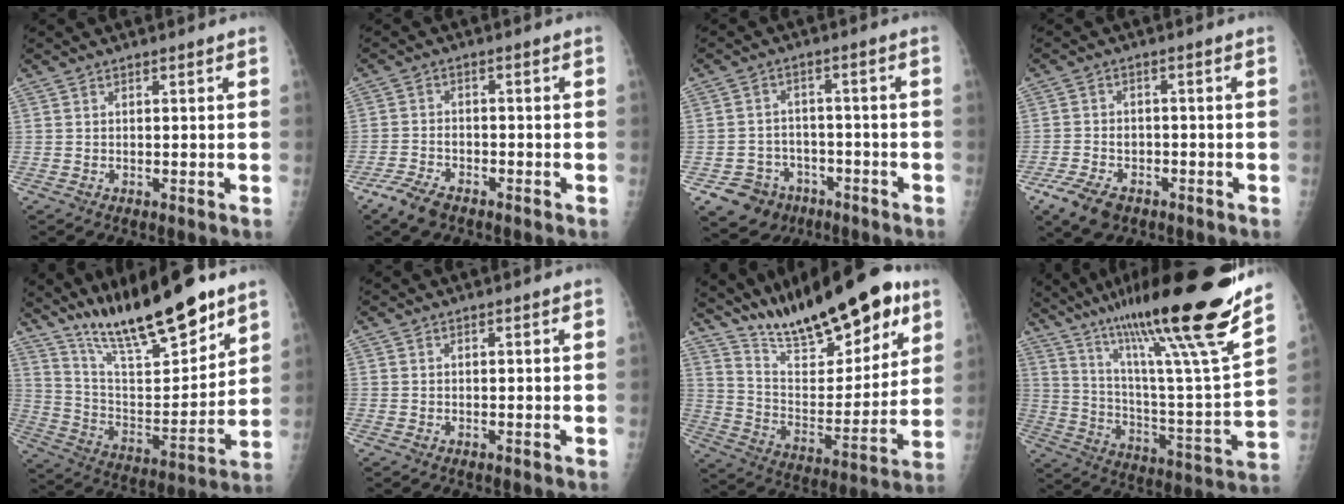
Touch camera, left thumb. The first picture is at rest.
{"total": 5.6, "force": [-4.1, 2.4, 2.9], "torque": [-0.069, 0.010, -0.079]}
{"total": 9.1, "force": [-4.8, 7.6, 1.7], "torque": [-0.023, 0.041, -0.064]}
{"total": 7.6, "force": [-4.6, 4.6, 3.9], "torque": [-0.077, 0.012, -0.077]}
{"total": 21.8, "force": [16.1, 5.3, 13.7], "torque": [-0.198, -0.081, 0.284]}
{"total": 0.0}
{"total": 24.0, "force": [17.1, 7.8, 15.0], "torque": [-0.193, -0.072, 0.284]}
{"total": 30.0, "force": [21.2, 2.1, 21.1], "torque": [-0.328, -0.090, 0.342]}